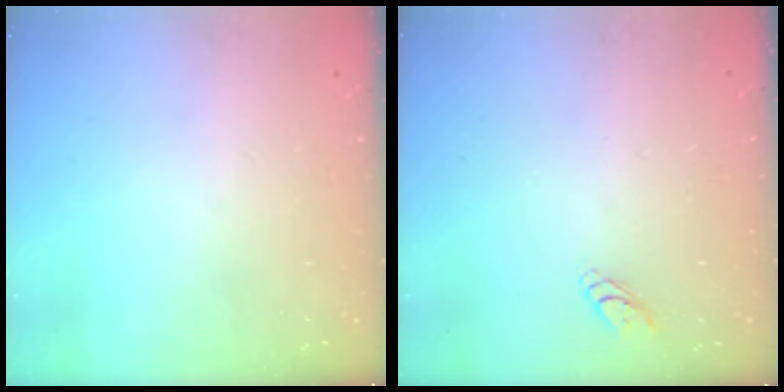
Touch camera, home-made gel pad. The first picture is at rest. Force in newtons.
{"total": 2.8, "press": 2.8, "slide": 0.3}